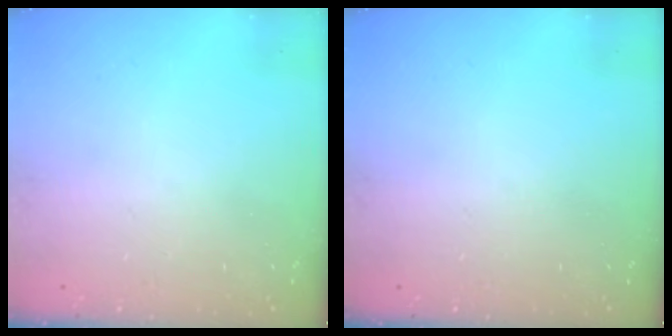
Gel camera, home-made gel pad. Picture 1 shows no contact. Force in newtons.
{"total": 0.0}